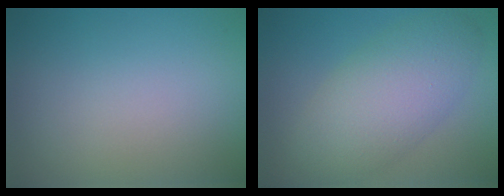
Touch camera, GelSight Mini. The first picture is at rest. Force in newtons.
{"total": 6.8, "press": 6.8, "slide": 0.5}